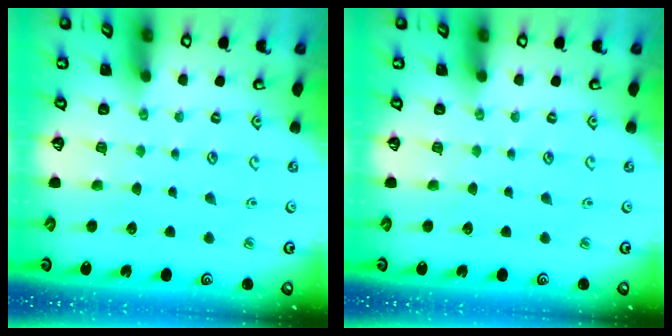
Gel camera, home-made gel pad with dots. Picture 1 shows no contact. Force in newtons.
{"total": 0.0}